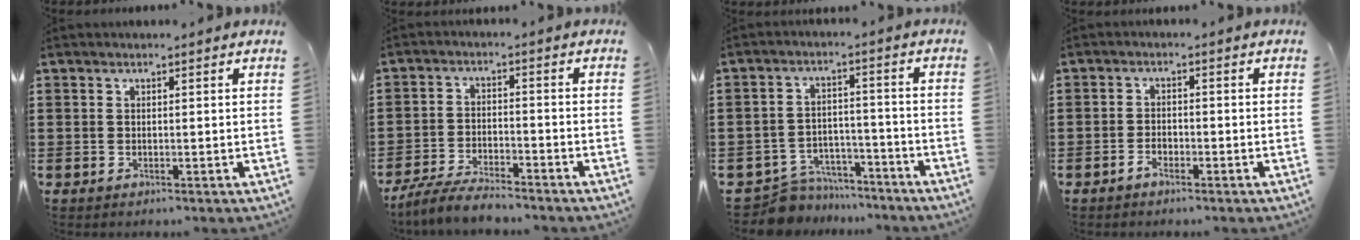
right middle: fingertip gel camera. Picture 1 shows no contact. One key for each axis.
{"total": 5.4, "fx": -5.1, "fy": 0.7, "fz": 1.8, "tx": -0.043, "ty": -0.001, "tz": -0.102}
{"total": 7.1, "fx": -6.8, "fy": 1.6, "fz": 0.6, "tx": -0.019, "ty": 0.016, "tz": -0.138}
{"total": 2.0, "fx": -1.4, "fy": 0.9, "fz": 1.0, "tx": -0.021, "ty": 0.002, "tz": -0.029}